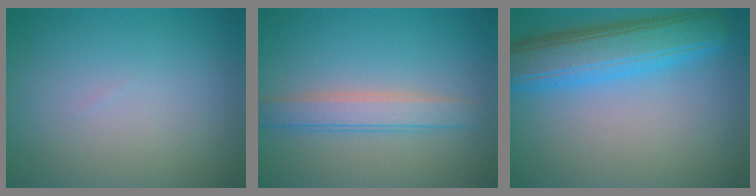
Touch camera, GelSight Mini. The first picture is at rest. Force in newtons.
{"total": 2.9, "press": 2.9, "slide": 0.1}
{"total": 7.6, "press": 7.6, "slide": 0.1}